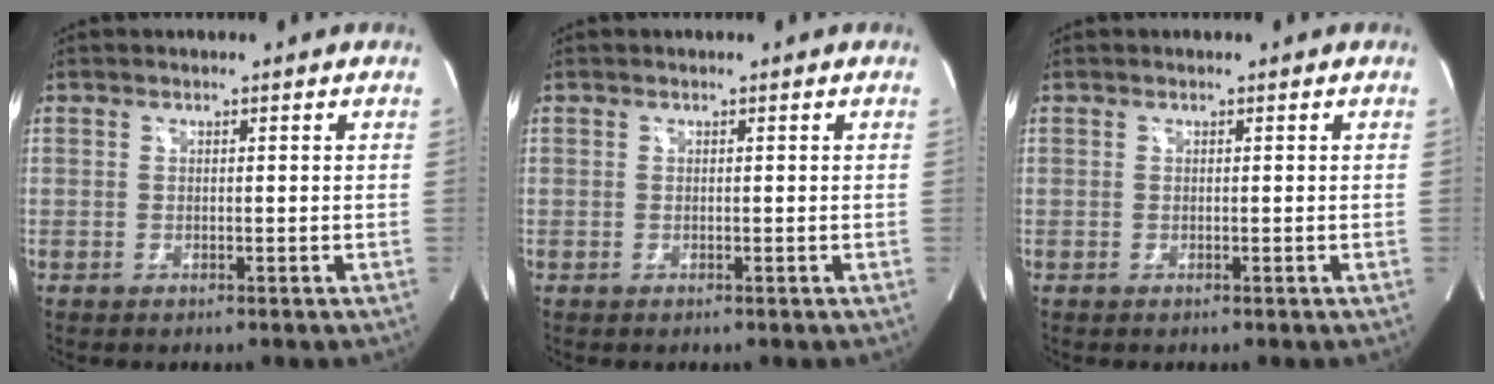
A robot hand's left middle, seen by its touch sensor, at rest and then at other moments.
{"total": 0.0}
{"total": 0.0}